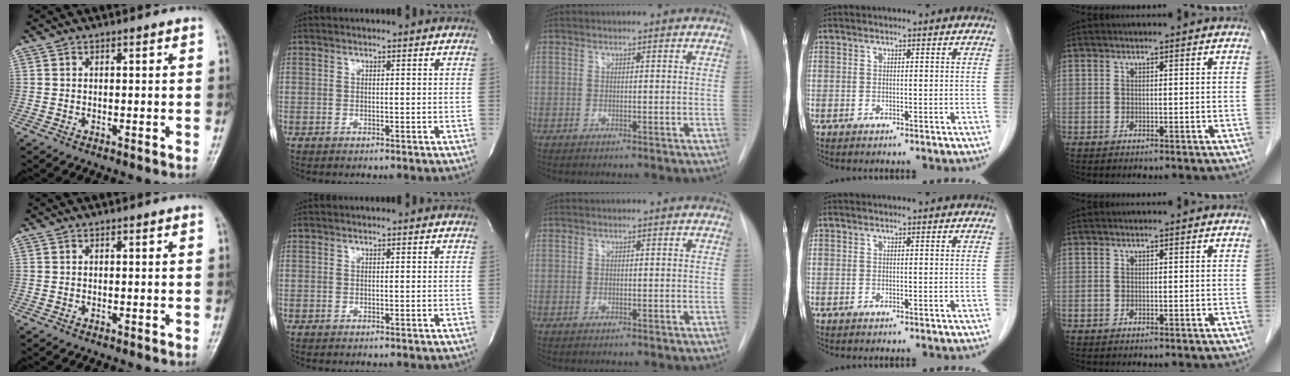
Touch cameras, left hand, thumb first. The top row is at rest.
{}